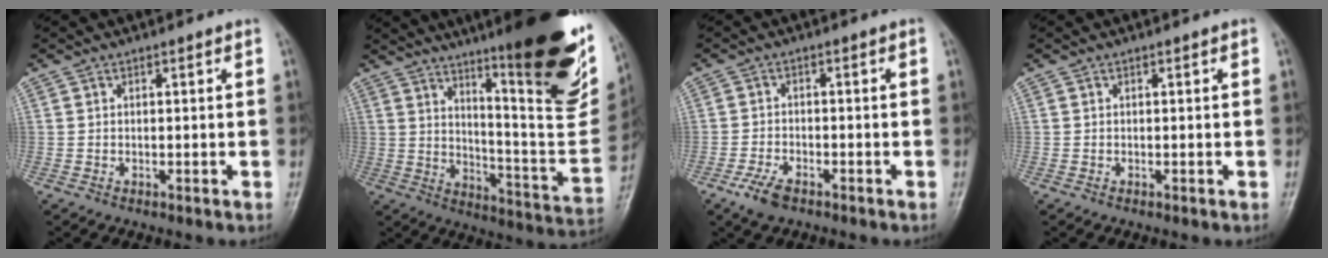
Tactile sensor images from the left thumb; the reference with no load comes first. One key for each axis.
{"total": 27.5, "fx": 15.9, "fy": 5.0, "fz": 21.8, "tx": -0.278, "ty": -0.081, "tz": 0.237}
{"total": 4.3, "fx": -2.9, "fy": 1.9, "fz": 2.4, "tx": -0.056, "ty": 0.008, "tz": -0.054}
{"total": 0.0}